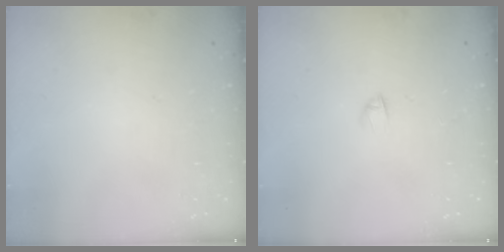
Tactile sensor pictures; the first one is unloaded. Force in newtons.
{"total": 1.6, "press": 1.5, "slide": 0.4}